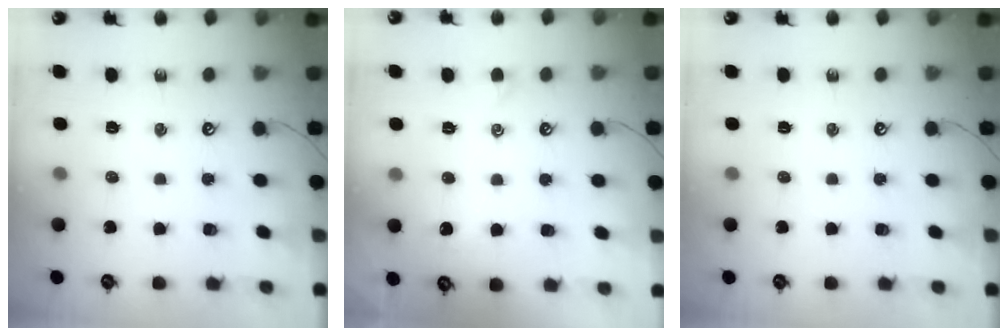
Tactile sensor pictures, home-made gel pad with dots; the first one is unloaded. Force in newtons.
{"total": 0.8, "press": 0.5, "slide": 0.7}
{"total": 0.0}